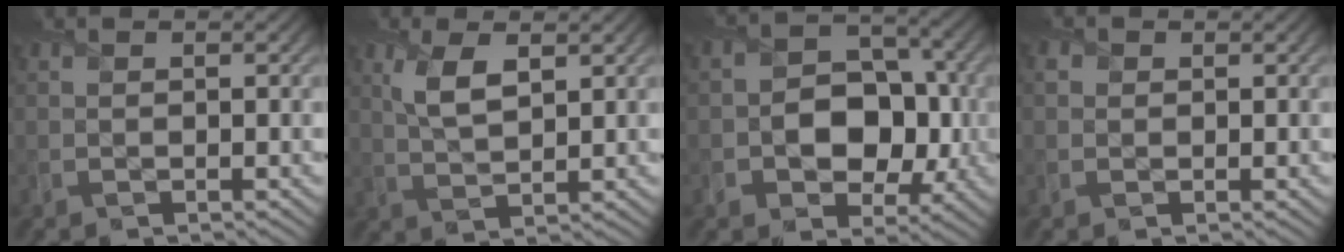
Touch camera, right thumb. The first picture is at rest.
{"total": 4.7, "force": [2.0, 2.1, 3.7], "torque": [-0.088, 0.002, 0.039]}
{"total": 8.6, "force": [-1.4, 6.4, 5.6], "torque": [-0.076, -0.001, -0.038]}
{"total": 1.2, "force": [0.2, 1.1, 0.2], "torque": [0.000, -0.003, -0.002]}